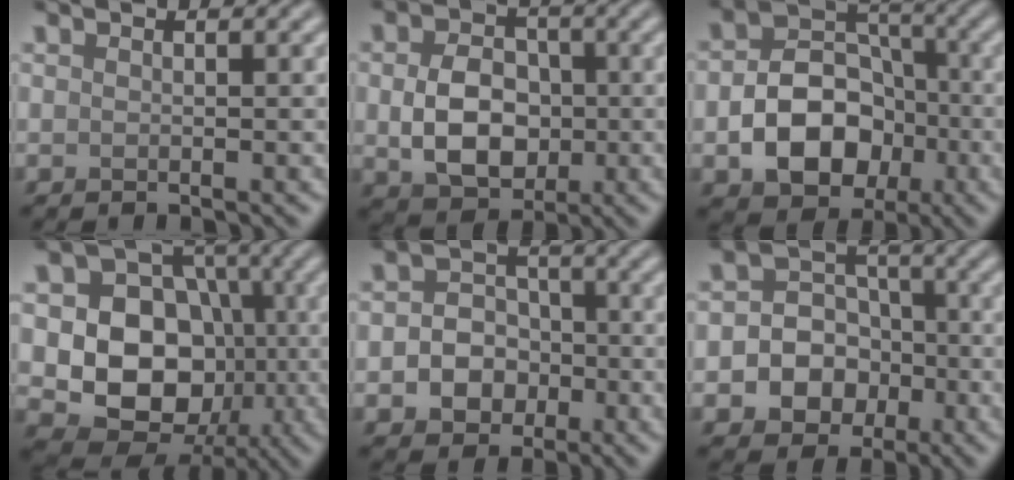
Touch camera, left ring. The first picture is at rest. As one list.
[{"total": 6.1, "force": [-0.5, 4.5, 4.0], "torque": [-0.078, -0.004, -0.008]}, {"total": 7.8, "force": [-2.3, 5.8, 4.7], "torque": [-0.075, -0.005, -0.037]}, {"total": 10.1, "force": [-1.0, 8.1, 6.0], "torque": [-0.088, -0.008, -0.035]}, {"total": 4.5, "force": [-1.2, 3.8, 2.0], "torque": [-0.006, -0.001, -0.035]}, {"total": 7.2, "force": [-2.1, 6.5, 2.4], "torque": [-0.025, 0.013, -0.056]}]